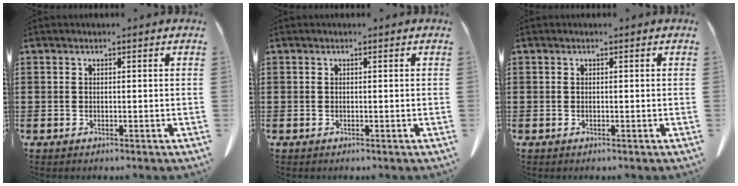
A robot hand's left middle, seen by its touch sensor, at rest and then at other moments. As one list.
[{"total": 0.0}, {"total": 0.0}]